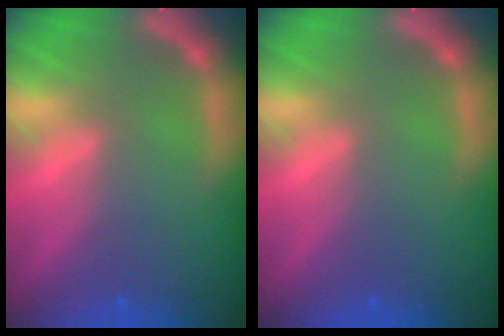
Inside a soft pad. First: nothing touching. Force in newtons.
{"total": 0.0}